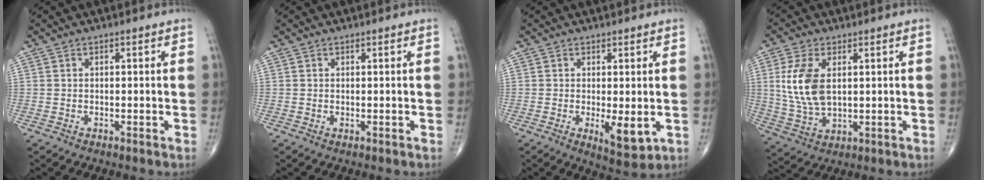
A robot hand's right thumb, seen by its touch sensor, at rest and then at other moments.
{"total": 0.0}
{"total": 5.5, "force": [-0.8, 2.0, 5.1], "torque": [-0.072, -0.018, -0.004]}
{"total": 10.5, "force": [2.1, 5.7, 8.5], "torque": [-0.180, -0.011, 0.049]}